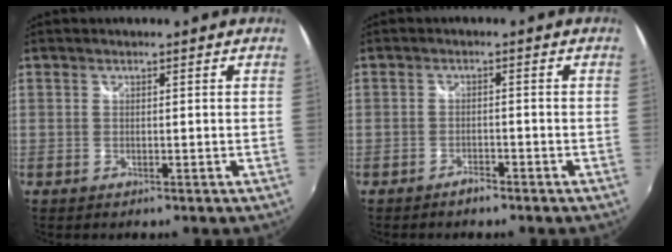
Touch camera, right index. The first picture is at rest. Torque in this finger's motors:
{"motor_torque": [0.06, -0.02, -0.06, -0.01]}